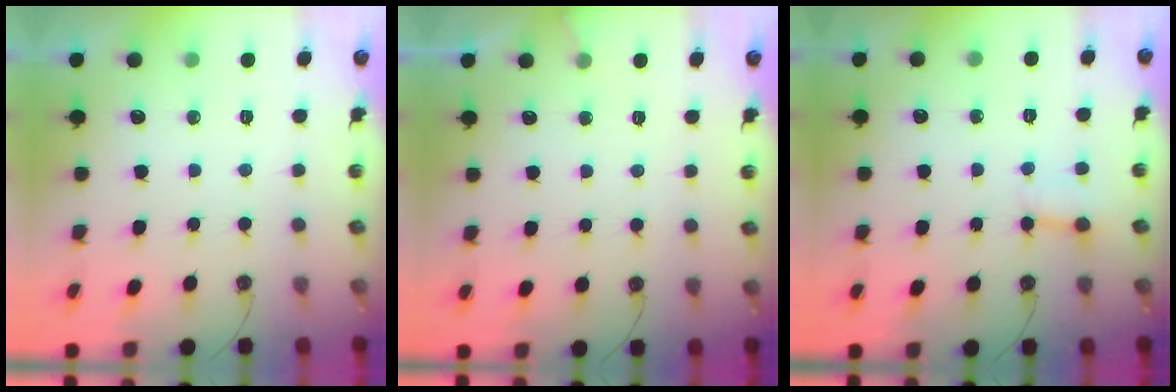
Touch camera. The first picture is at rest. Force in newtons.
{"total": 5.0, "press": 5.0, "slide": 0.3}
{"total": 3.7, "press": 3.7, "slide": 0.2}